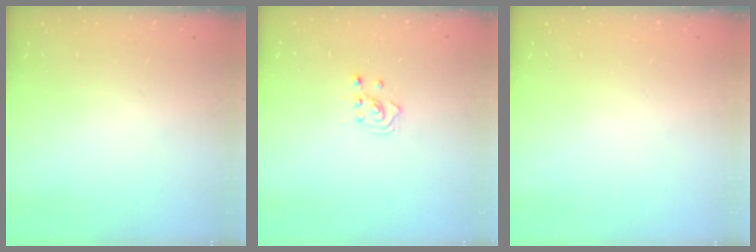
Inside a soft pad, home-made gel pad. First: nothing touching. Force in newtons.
{"total": 2.3, "press": 2.3, "slide": 0.3}
{"total": 0.0}